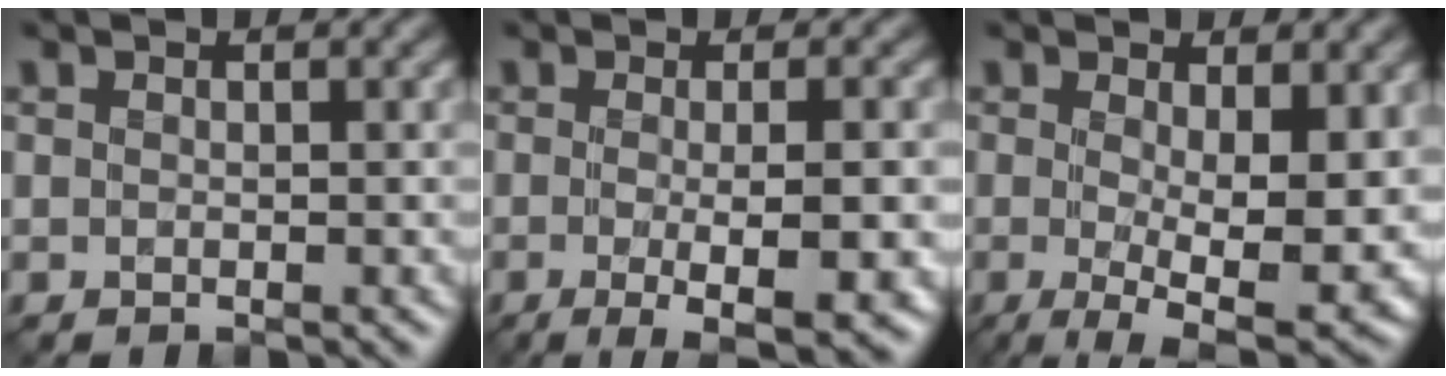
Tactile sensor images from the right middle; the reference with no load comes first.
{"total": 6.3, "force": [-1.4, 1.5, 6.0], "torque": [-0.088, -0.015, -0.017]}
{"total": 8.7, "force": [-0.4, 2.9, 8.2], "torque": [-0.134, -0.023, -0.002]}